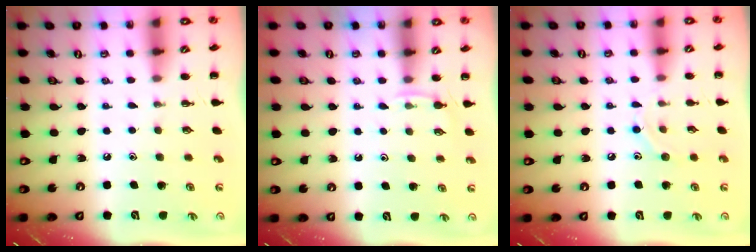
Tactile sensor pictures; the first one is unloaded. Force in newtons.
{"total": 4.0, "press": 3.8, "slide": 1.3}
{"total": 6.6, "press": 6.5, "slide": 1.1}